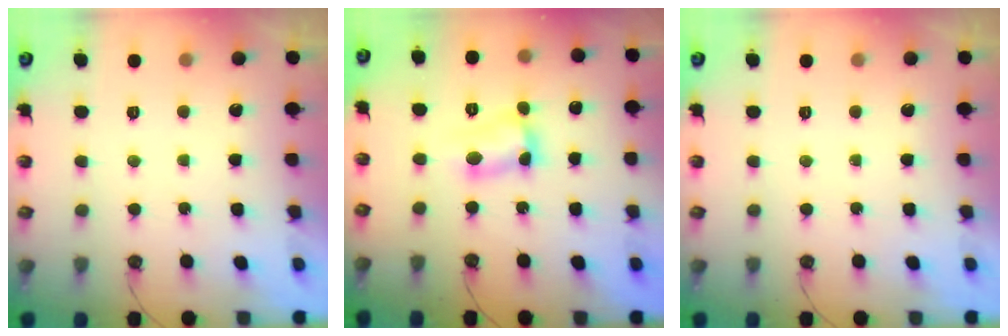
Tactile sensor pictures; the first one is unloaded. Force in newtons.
{"total": 6.3, "press": 6.3, "slide": 0.3}
{"total": 0.0}